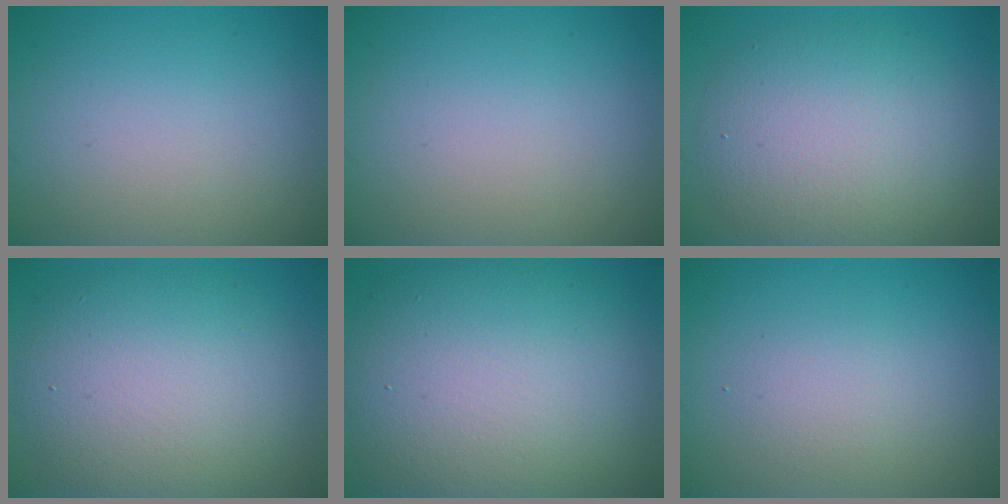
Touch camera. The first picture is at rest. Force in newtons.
{"total": 0.0}
{"total": 7.1, "press": 7.1, "slide": 0.5}
{"total": 8.9, "press": 8.9, "slide": 0.5}
{"total": 13.0, "press": 12.9, "slide": 0.9}
{"total": 1.9, "press": 1.9, "slide": 0.1}